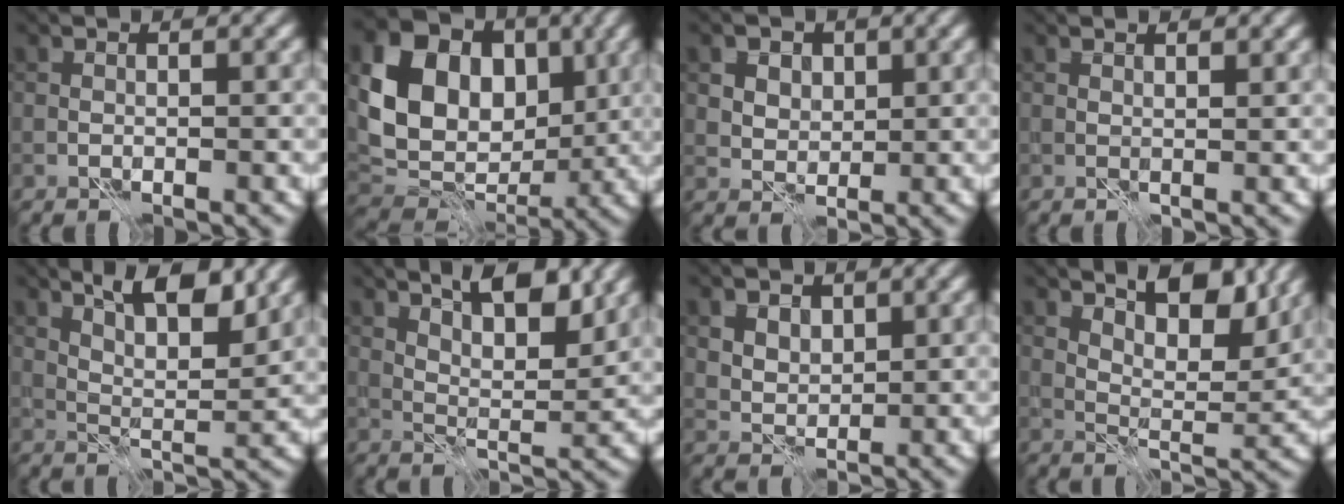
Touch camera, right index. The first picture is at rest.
{"total": 14.1, "force": [3.4, 10.7, 8.5], "torque": [-0.162, 0.031, 0.056]}
{"total": 5.1, "force": [2.8, 3.6, 2.4], "torque": [-0.055, 0.007, 0.039]}
{"total": 1.1, "force": [0.9, 0.2, 0.7], "torque": [-0.012, 0.001, 0.013]}
{"total": 6.9, "force": [4.5, 2.0, 4.9], "torque": [-0.067, 0.002, 0.068]}
{"total": 6.8, "force": [4.5, 2.1, 4.6], "torque": [-0.062, 0.000, 0.071]}
{"total": 3.8, "force": [2.1, 2.5, 1.9], "torque": [-0.046, 0.005, 0.039]}
{"total": 7.0, "force": [4.8, 2.4, 4.5], "torque": [-0.072, 0.000, 0.075]}